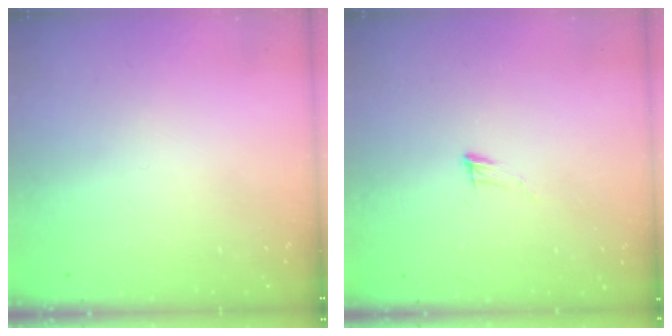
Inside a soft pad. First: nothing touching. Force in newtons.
{"total": 5.2, "press": 5.1, "slide": 1.0}